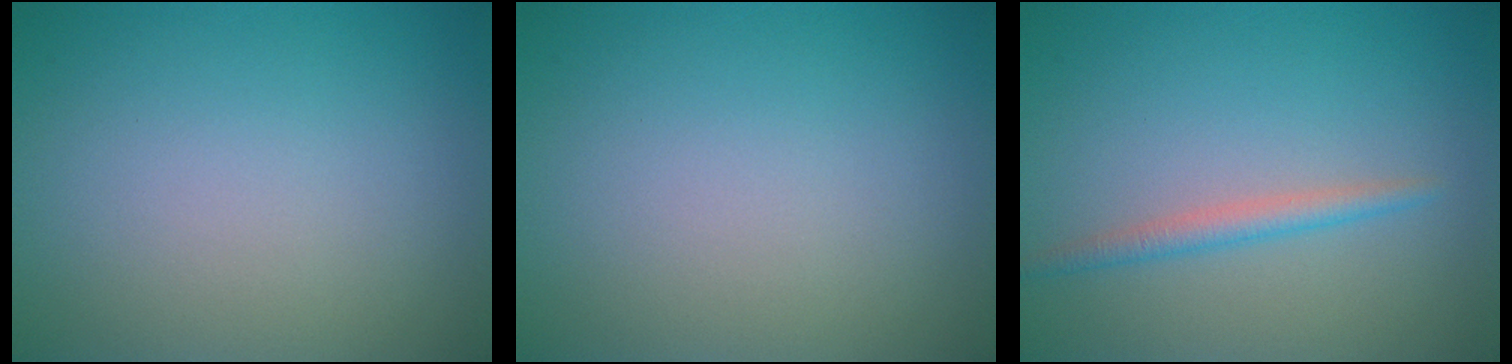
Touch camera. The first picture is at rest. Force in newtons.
{"total": 0.0}
{"total": 1.8, "press": 1.7, "slide": 0.1}